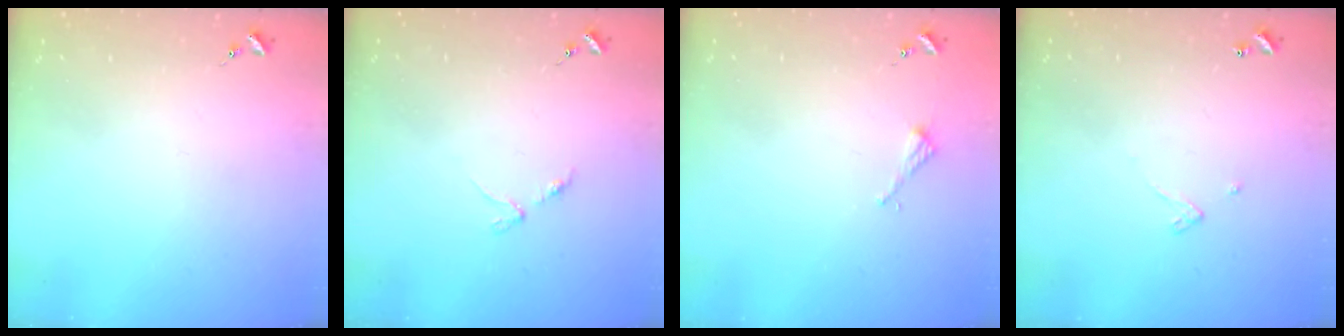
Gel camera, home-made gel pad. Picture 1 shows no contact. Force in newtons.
{"total": 2.9, "press": 2.8, "slide": 0.4}
{"total": 2.2, "press": 2.2, "slide": 0.2}
{"total": 2.4, "press": 2.4, "slide": 0.2}